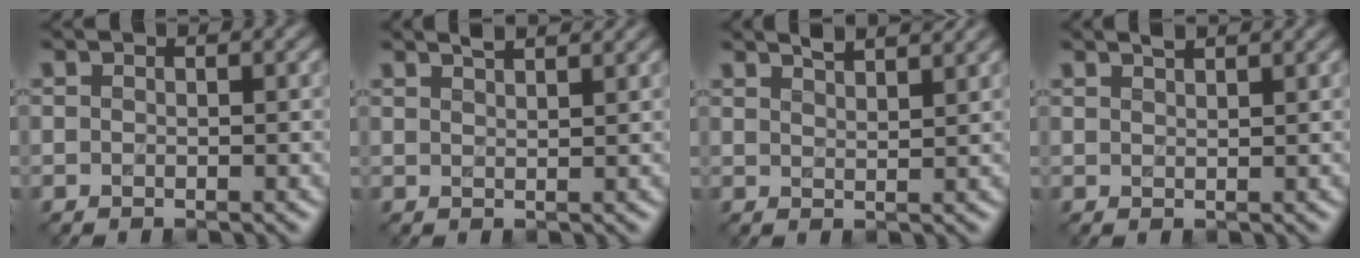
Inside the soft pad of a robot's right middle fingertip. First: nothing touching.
{"total": 2.9, "force": [2.3, 0.9, 1.5], "torque": [0.002, 0.013, 0.013]}
{"total": 3.2, "force": [2.6, 0.8, 1.6], "torque": [-0.001, 0.012, 0.021]}
{"total": 1.8, "force": [1.4, 0.4, 0.9], "torque": [-0.004, 0.006, 0.012]}